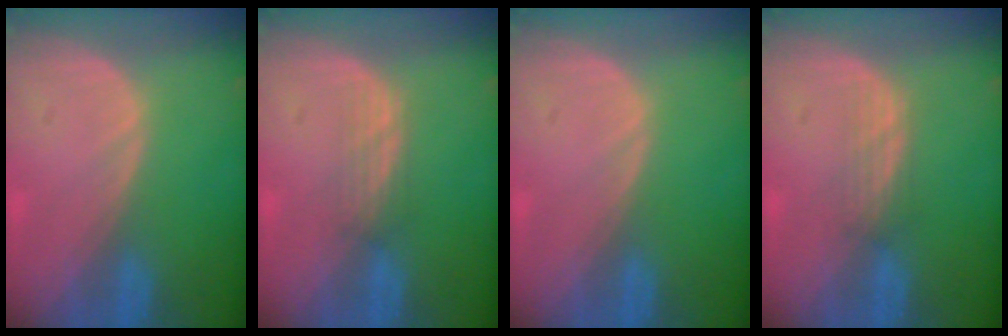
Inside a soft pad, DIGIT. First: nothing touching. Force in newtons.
{"total": 2.1, "press": 2.1, "slide": 0.2}
{"total": 0.0}
{"total": 2.1, "press": 2.1, "slide": 0.2}